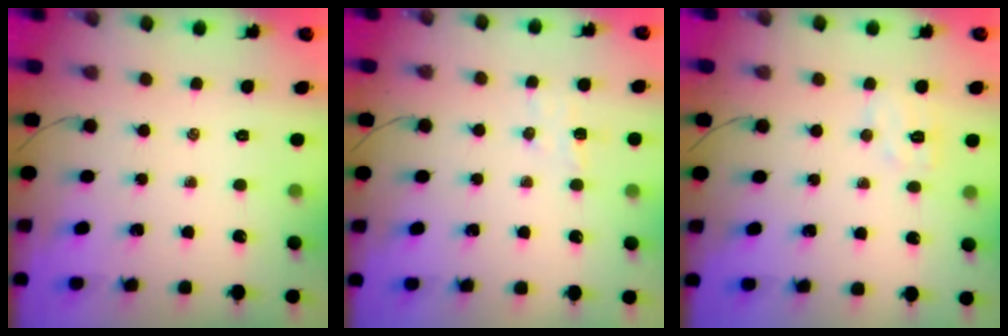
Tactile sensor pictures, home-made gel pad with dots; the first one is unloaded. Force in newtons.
{"total": 5.4, "press": 5.3, "slide": 1.2}
{"total": 5.8, "press": 5.7, "slide": 1.1}